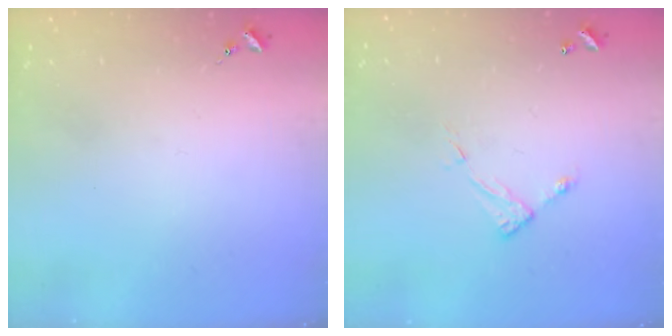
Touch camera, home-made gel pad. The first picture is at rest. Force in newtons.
{"total": 5.3, "press": 5.3, "slide": 0.4}